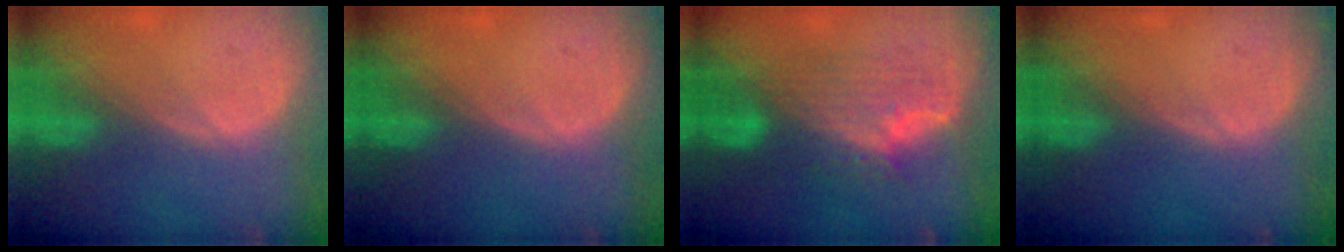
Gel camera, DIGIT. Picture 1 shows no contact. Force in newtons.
{"total": 0.0}
{"total": 7.8, "press": 7.8, "slide": 0.2}
{"total": 0.0}